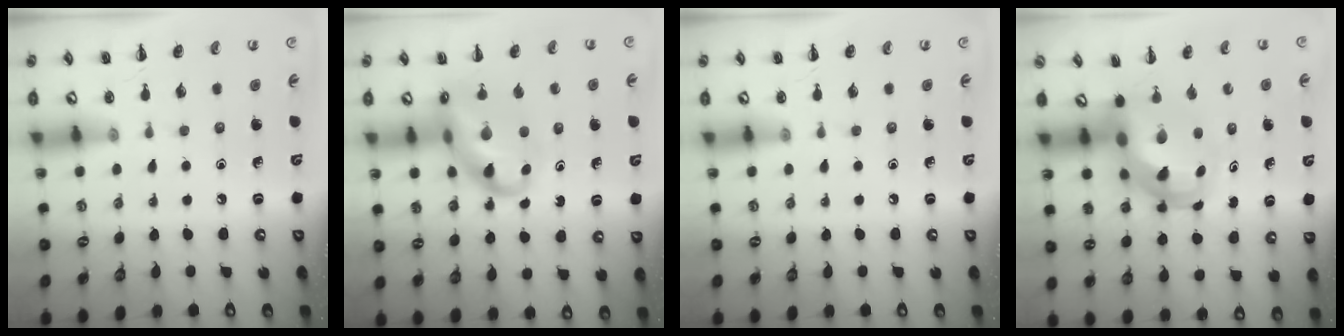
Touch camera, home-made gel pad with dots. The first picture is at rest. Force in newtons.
{"total": 14.7, "press": 14.2, "slide": 3.8}
{"total": 0.0}
{"total": 6.3, "press": 6.1, "slide": 1.6}